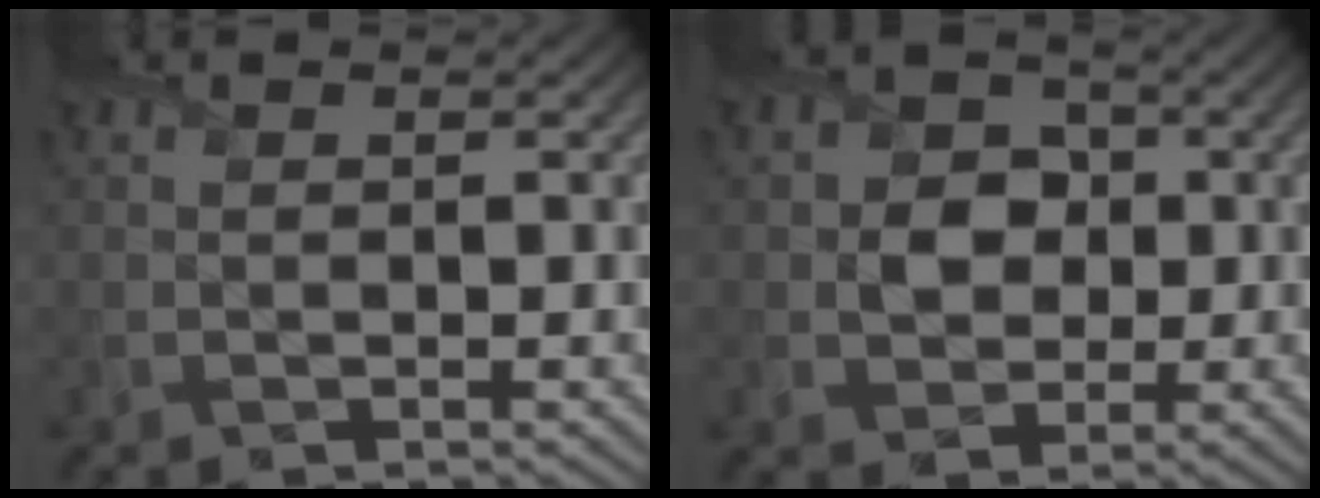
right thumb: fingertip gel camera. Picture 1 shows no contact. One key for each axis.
{"total": 4.2, "fx": -0.1, "fy": 3.8, "fz": 1.9, "tx": -0.041, "ty": -0.001, "tz": -0.016}